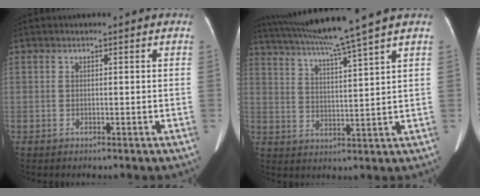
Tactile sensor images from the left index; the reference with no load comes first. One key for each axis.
{"total": 12.4, "fx": 10.3, "fy": -2.7, "fz": 6.3, "tx": -0.111, "ty": -0.004, "tz": 0.167}